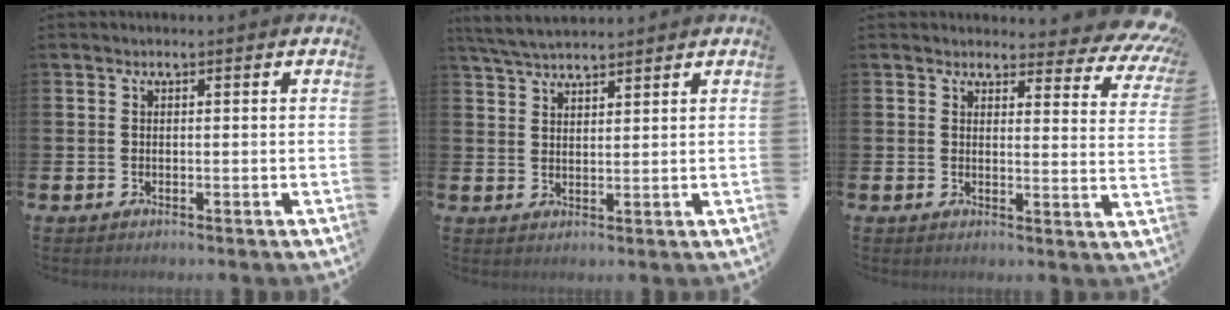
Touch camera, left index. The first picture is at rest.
{"total": 4.4, "force": [4.2, 0.6, 1.2], "torque": [-0.027, -0.016, 0.076]}
{"total": 3.8, "force": [3.4, 1.4, 0.9], "torque": [-0.003, -0.037, 0.051]}